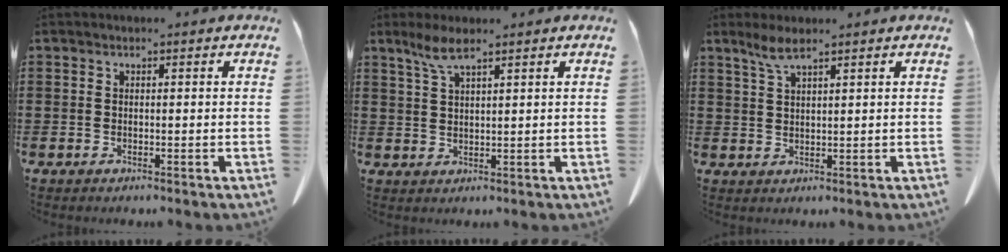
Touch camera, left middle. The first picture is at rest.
{"total": 4.2, "force": [2.7, 0.6, 3.1], "torque": [-0.069, 0.002, 0.048]}
{"total": 3.3, "force": [2.3, 0.4, 2.3], "torque": [-0.051, 0.001, 0.042]}